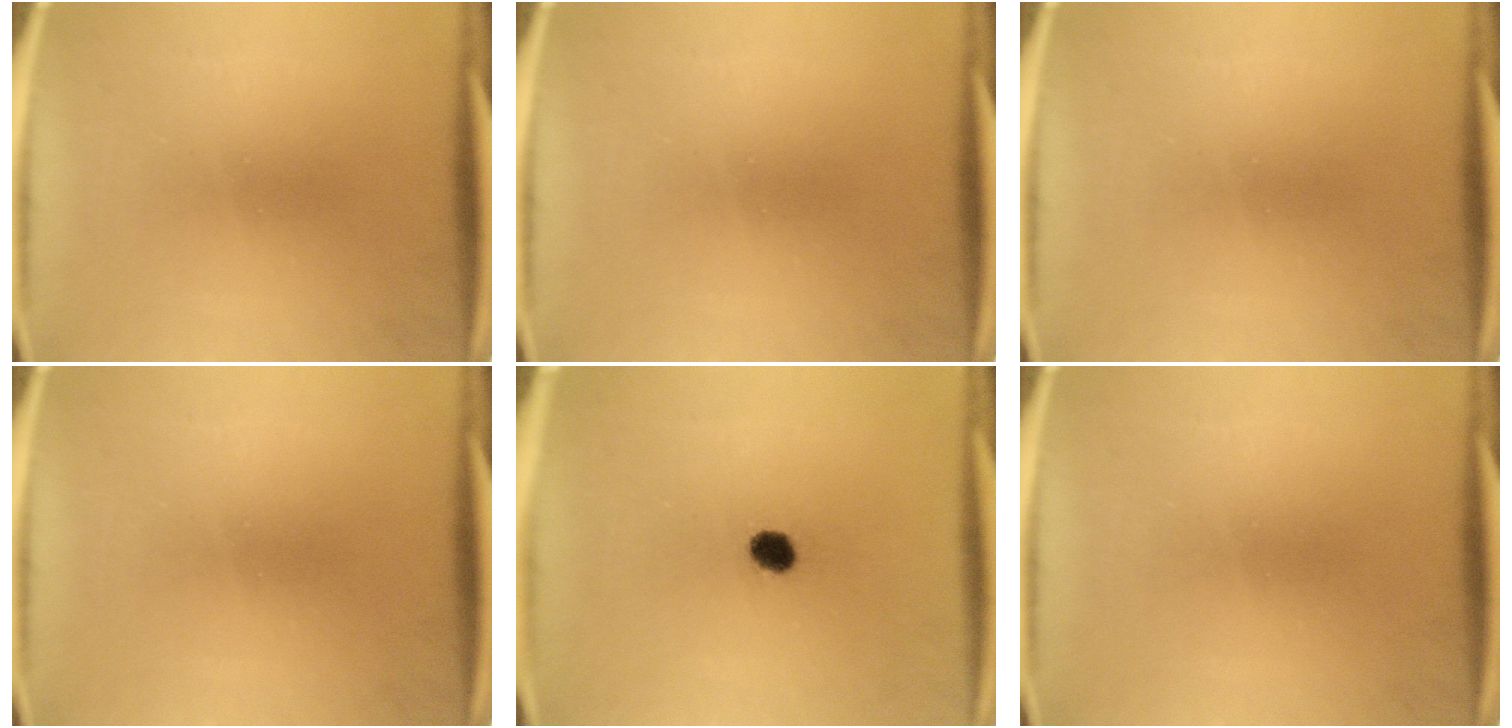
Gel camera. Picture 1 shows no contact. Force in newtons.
{"total": 0.0}
{"total": 0.0}
{"total": 0.0}
{"total": 3.9}
{"total": 0.0}